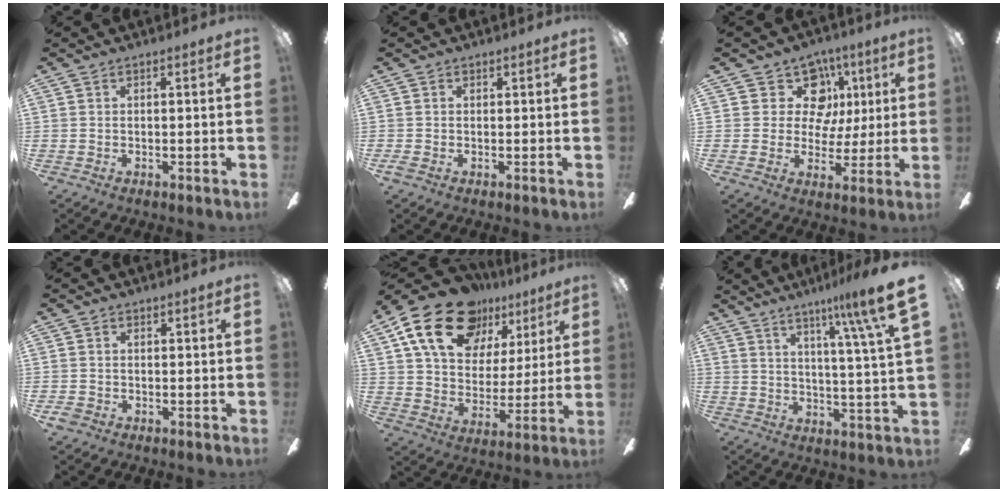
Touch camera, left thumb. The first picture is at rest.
{"total": 0.8, "force": [0.1, 0.8, 0.3], "torque": [-0.006, 0.001, 0.001]}
{"total": 12.2, "force": [4.7, 9.9, 5.4], "torque": [-0.081, -0.011, 0.089]}
{"total": 1.9, "force": [-0.4, 1.8, 0.6], "torque": [-0.008, 0.005, -0.007]}
{"total": 21.2, "force": [13.3, 12.6, 10.7], "torque": [-0.193, -0.066, 0.242]}
{"total": 12.1, "force": [7.7, 0.1, 9.3], "torque": [-0.144, -0.043, 0.114]}